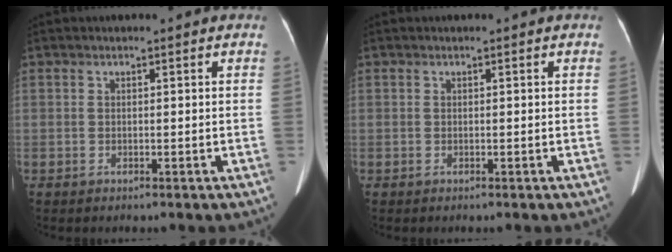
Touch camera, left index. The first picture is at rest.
{"total": 0.0}